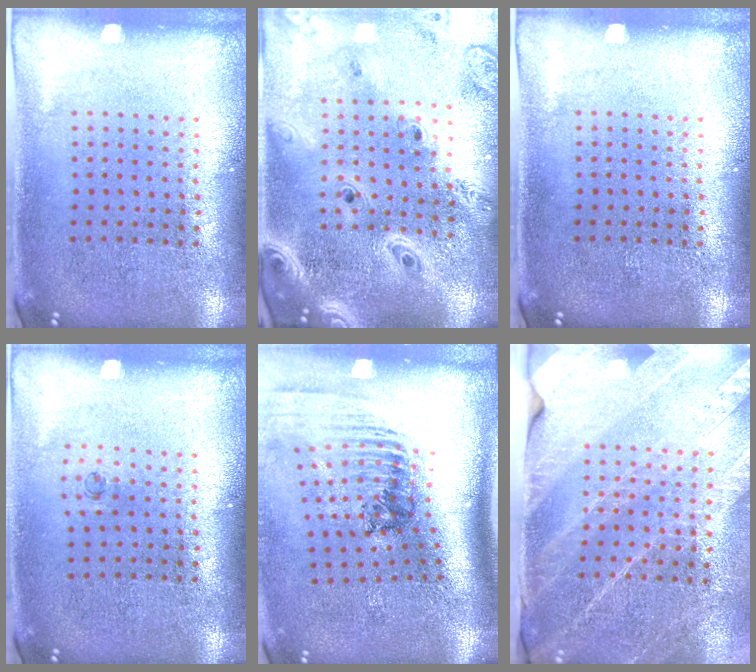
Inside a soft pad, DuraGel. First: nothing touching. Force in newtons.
{"total": 3.5, "press": 2.7, "slide": 2.1}
{"total": 0.0}
{"total": 0.6, "press": 0.3, "slide": 0.5}
{"total": 2.4, "press": 1.6, "slide": 1.8}
{"total": 2.6, "press": 2.5, "slide": 0.4}